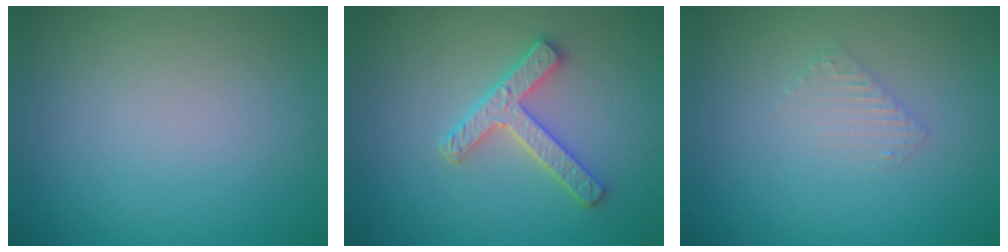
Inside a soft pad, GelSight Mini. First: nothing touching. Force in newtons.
{"total": 3.1, "press": 2.9, "slide": 1.1}
{"total": 1.3, "press": 1.3, "slide": 0.3}